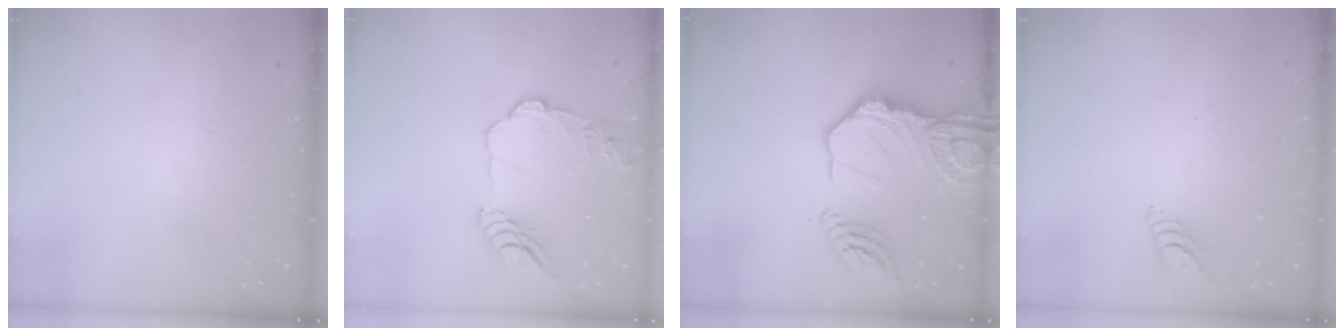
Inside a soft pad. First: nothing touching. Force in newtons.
{"total": 13.9, "press": 13.8, "slide": 1.3}
{"total": 21.1, "press": 21.0, "slide": 2.4}
{"total": 5.6, "press": 5.6, "slide": 0.4}